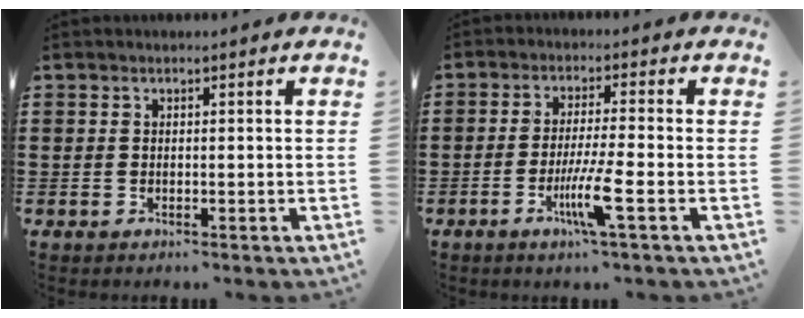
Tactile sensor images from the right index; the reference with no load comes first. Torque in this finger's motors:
{"motor_torque": [2.14, 0.00, 0.20, 0.07]}